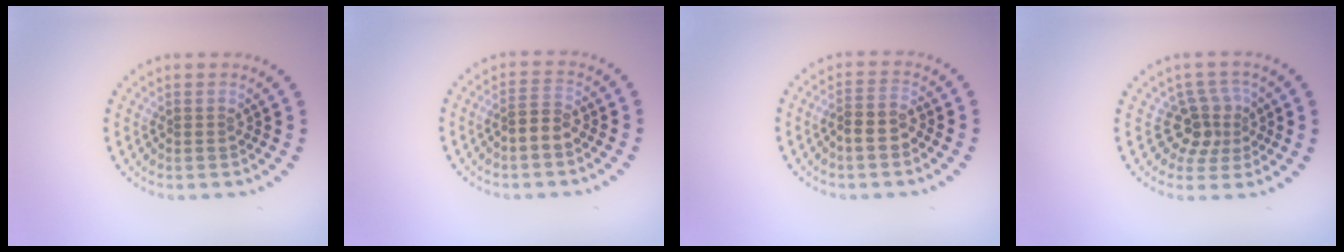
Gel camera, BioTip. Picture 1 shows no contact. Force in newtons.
{"total": 2.0, "press": 1.9, "slide": 0.7}
{"total": 2.3, "press": 2.1, "slide": 0.9}
{"total": 3.1, "press": 2.2, "slide": 2.2}